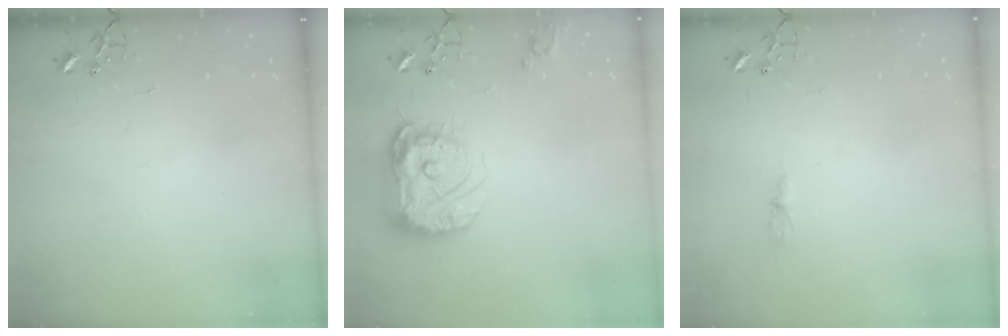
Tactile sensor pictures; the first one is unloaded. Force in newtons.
{"total": 17.3, "press": 17.2, "slide": 1.9}
{"total": 4.4, "press": 4.3, "slide": 0.5}